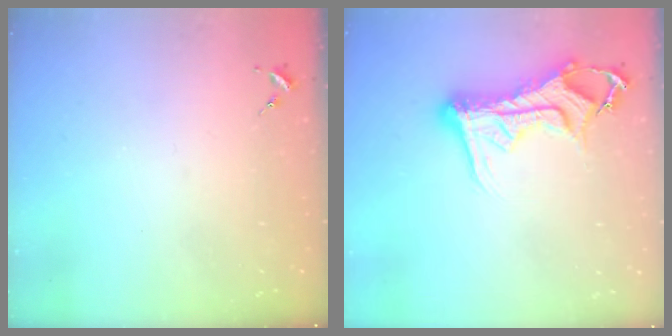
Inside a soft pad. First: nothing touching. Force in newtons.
{"total": 14.1, "press": 14.0, "slide": 1.6}